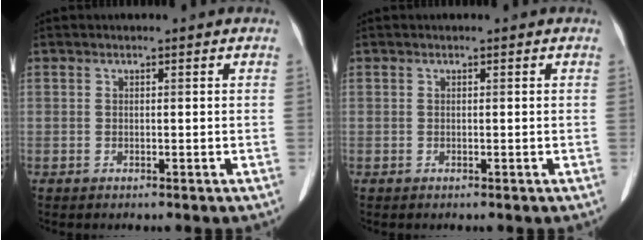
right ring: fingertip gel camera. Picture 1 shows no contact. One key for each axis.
{"total": 0.0}